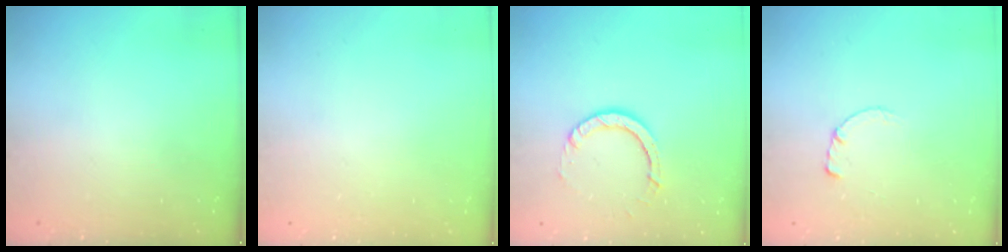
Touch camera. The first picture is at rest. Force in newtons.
{"total": 2.6, "press": 2.6, "slide": 0.2}
{"total": 5.6, "press": 5.6, "slide": 0.4}
{"total": 0.7, "press": 0.6, "slide": 0.2}